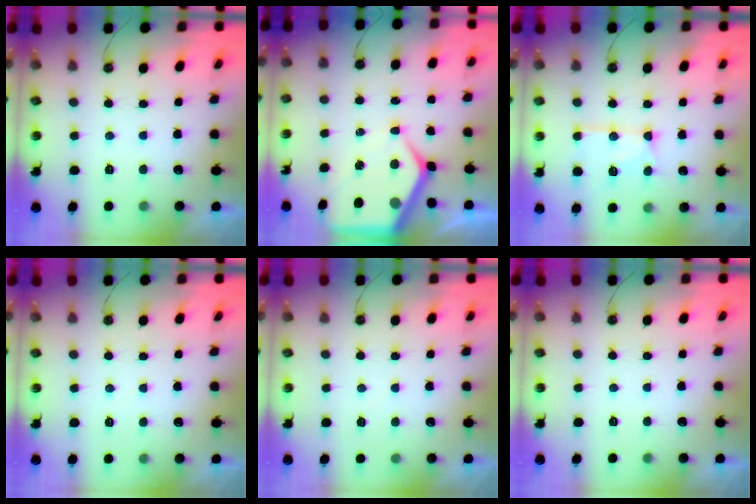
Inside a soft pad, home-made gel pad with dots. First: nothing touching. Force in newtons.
{"total": 9.8, "press": 9.8, "slide": 0.8}
{"total": 13.2, "press": 13.1, "slide": 1.3}
{"total": 3.4, "press": 3.4, "slide": 0.5}
{"total": 3.7, "press": 3.7, "slide": 0.4}
{"total": 0.0}